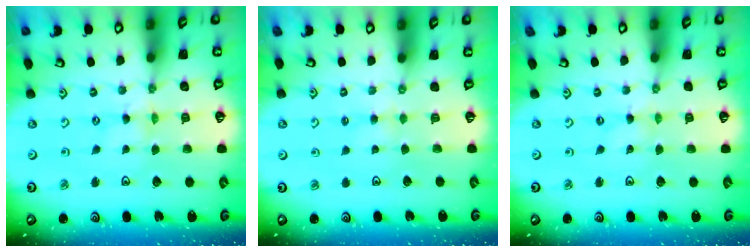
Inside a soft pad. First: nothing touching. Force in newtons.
{"total": 1.6, "press": 1.5, "slide": 0.4}
{"total": 0.0}